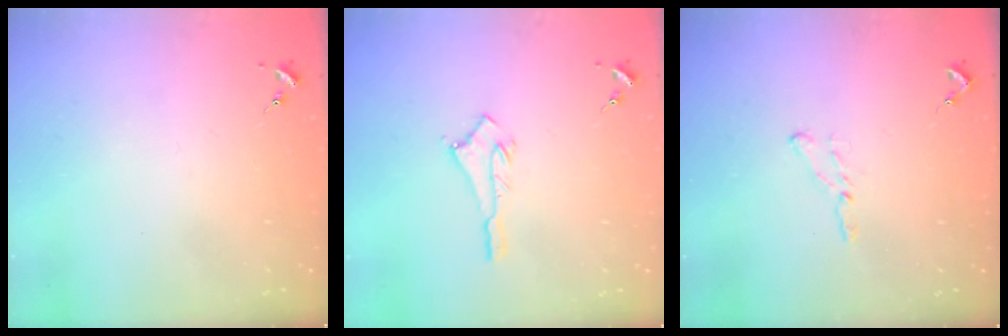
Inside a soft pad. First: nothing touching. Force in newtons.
{"total": 3.2, "press": 3.2, "slide": 0.1}
{"total": 4.0, "press": 4.0, "slide": 0.4}